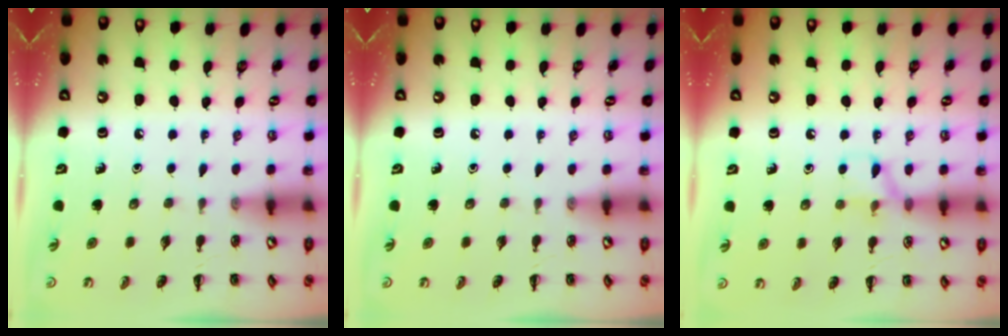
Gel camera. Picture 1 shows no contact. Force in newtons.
{"total": 0.0}
{"total": 6.4, "press": 6.4, "slide": 0.6}